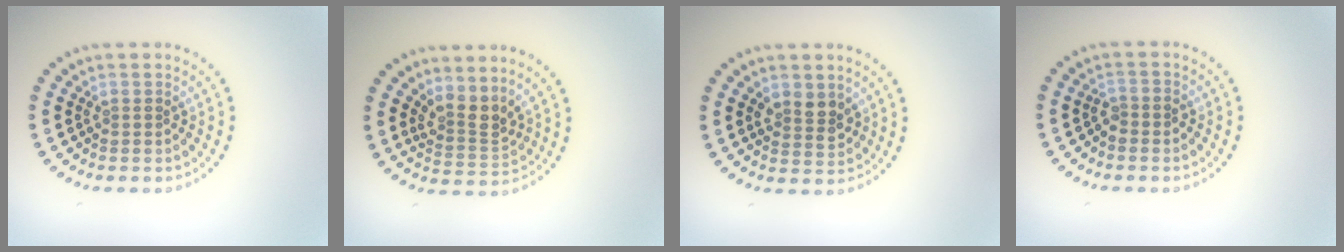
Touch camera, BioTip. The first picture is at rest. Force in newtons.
{"total": 2.8, "press": 2.1, "slide": 1.9}
{"total": 2.4, "press": 2.3, "slide": 0.7}
{"total": 1.1, "press": 0.9, "slide": 0.5}